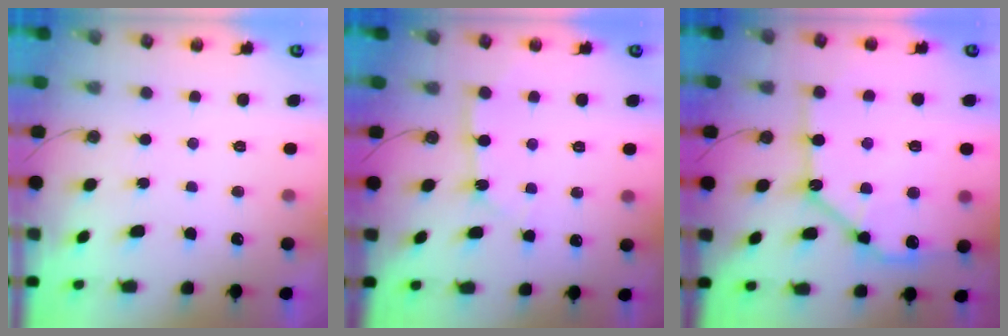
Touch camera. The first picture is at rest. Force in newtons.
{"total": 3.6, "press": 3.6, "slide": 0.4}
{"total": 18.5, "press": 18.4, "slide": 2.2}